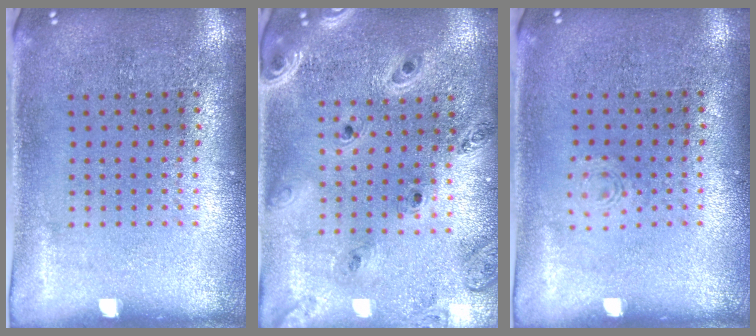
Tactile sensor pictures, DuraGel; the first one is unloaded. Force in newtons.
{"total": 1.4, "press": 1.3, "slide": 0.2}
{"total": 0.6, "press": 0.6, "slide": 0.1}